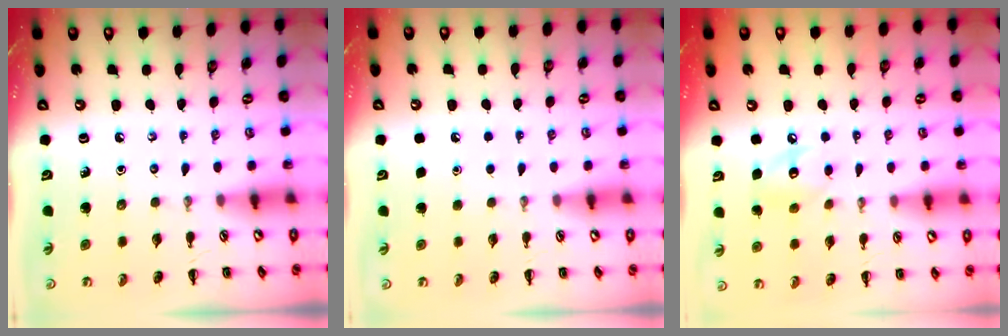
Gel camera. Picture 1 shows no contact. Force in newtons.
{"total": 1.6, "press": 1.6, "slide": 0.1}
{"total": 8.4, "press": 8.4, "slide": 1.0}